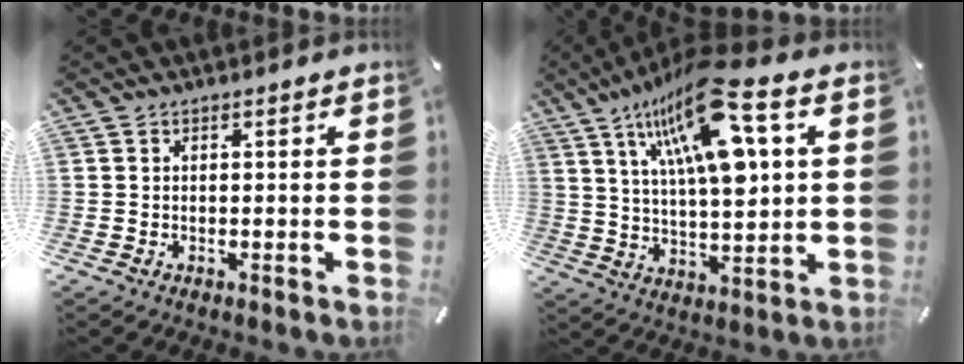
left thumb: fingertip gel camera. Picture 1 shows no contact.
{"total": 20.4, "force": [9.7, 6.5, 16.8], "torque": [-0.310, -0.038, 0.150]}